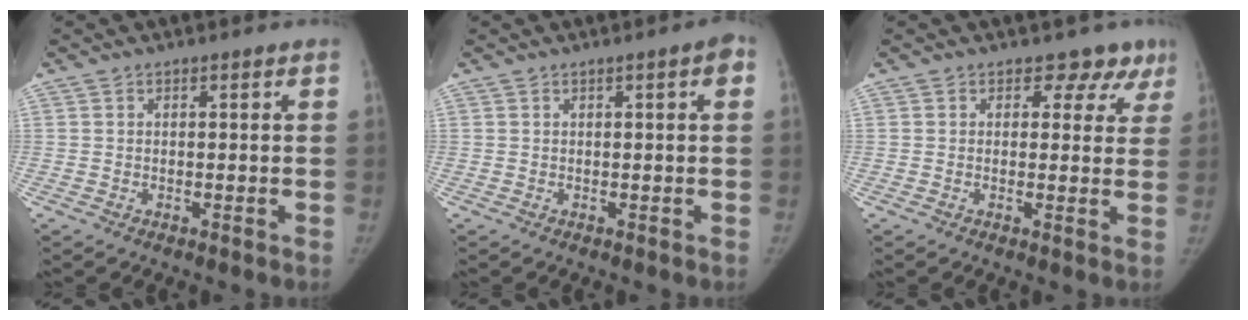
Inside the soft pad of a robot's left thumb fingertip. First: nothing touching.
{"total": 1.9, "force": [0.3, 0.4, 1.8], "torque": [-0.024, 0.006, 0.002]}
{"total": 5.5, "force": [3.8, 3.9, 0.6], "torque": [0.038, -0.014, 0.026]}